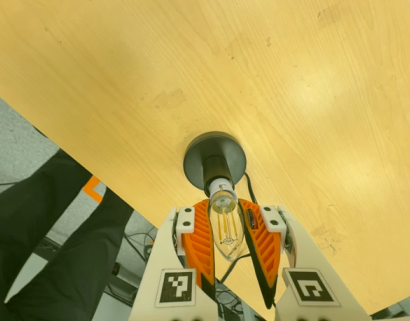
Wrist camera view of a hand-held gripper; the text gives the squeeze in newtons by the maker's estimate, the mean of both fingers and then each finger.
{"total": 13.7, "left": 13.3, "right": 14.1}